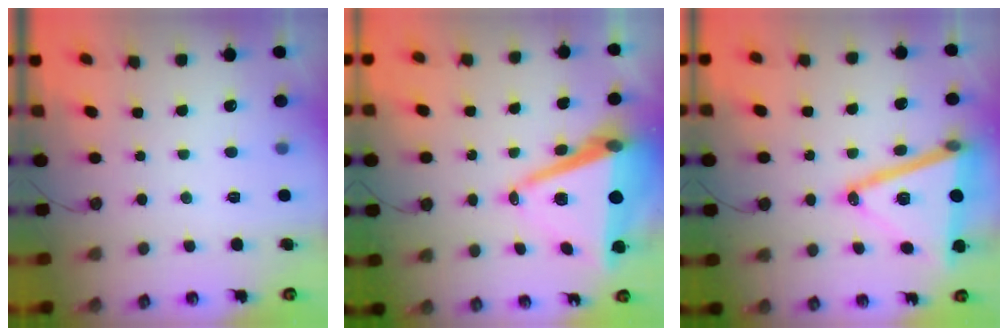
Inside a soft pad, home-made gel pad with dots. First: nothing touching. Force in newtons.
{"total": 13.0, "press": 12.3, "slide": 4.1}
{"total": 19.8, "press": 19.4, "slide": 3.8}